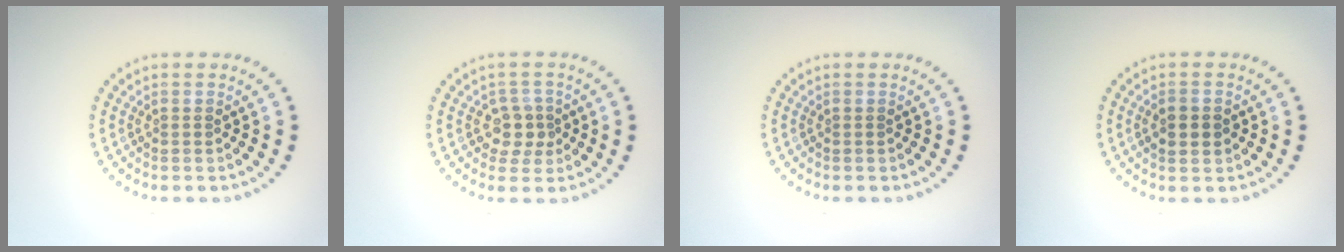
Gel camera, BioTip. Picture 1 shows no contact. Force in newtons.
{"total": 2.4, "press": 2.2, "slide": 1.0}
{"total": 0.0}
{"total": 2.6, "press": 2.5, "slide": 0.1}